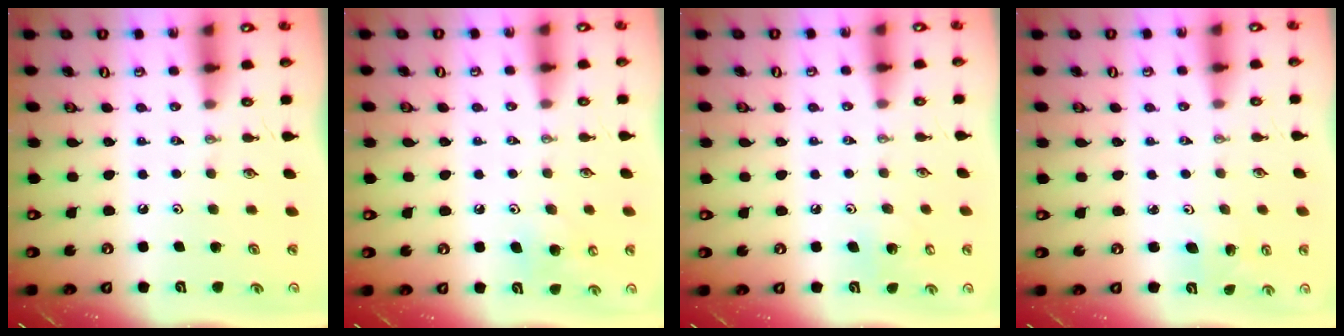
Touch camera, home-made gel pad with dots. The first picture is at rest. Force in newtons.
{"total": 9.5, "press": 9.4, "slide": 1.4}
{"total": 5.0, "press": 5.0, "slide": 0.3}
{"total": 2.0, "press": 2.0, "slide": 0.2}